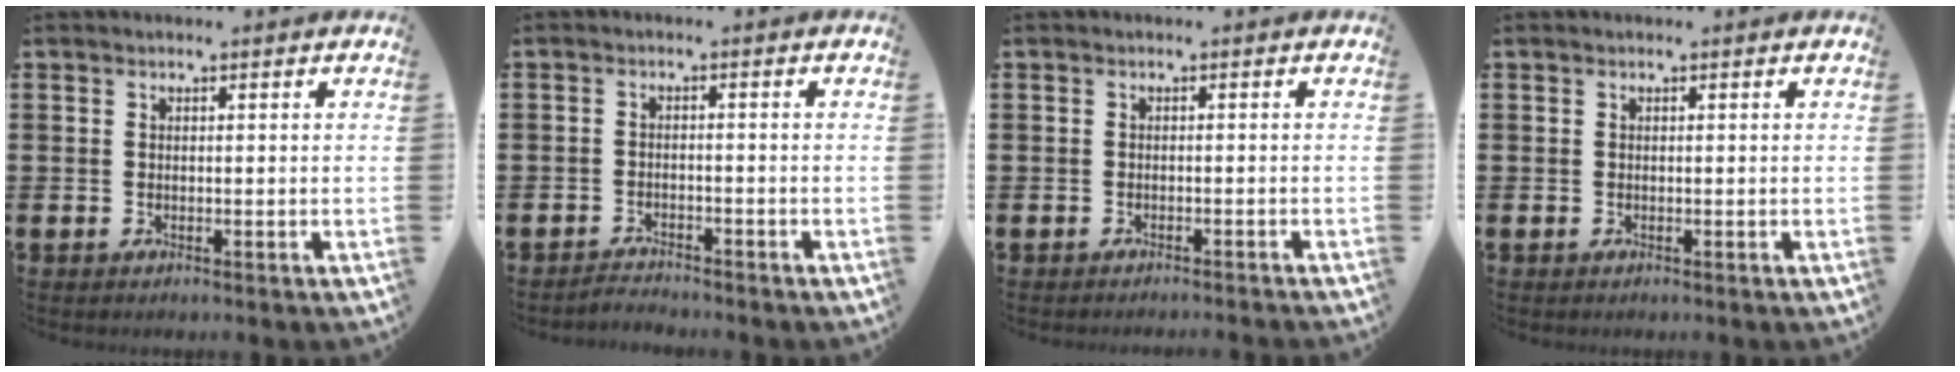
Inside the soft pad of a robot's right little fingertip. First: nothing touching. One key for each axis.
{"total": 1.6, "fx": -1.6, "fy": 0.0, "fz": -0.2, "tx": -0.002, "ty": 0.005, "tz": -0.035}
{"total": 0.7, "fx": -0.6, "fy": -0.2, "fz": 0.0, "tx": 0.001, "ty": 0.001, "tz": -0.014}
{"total": 0.0}